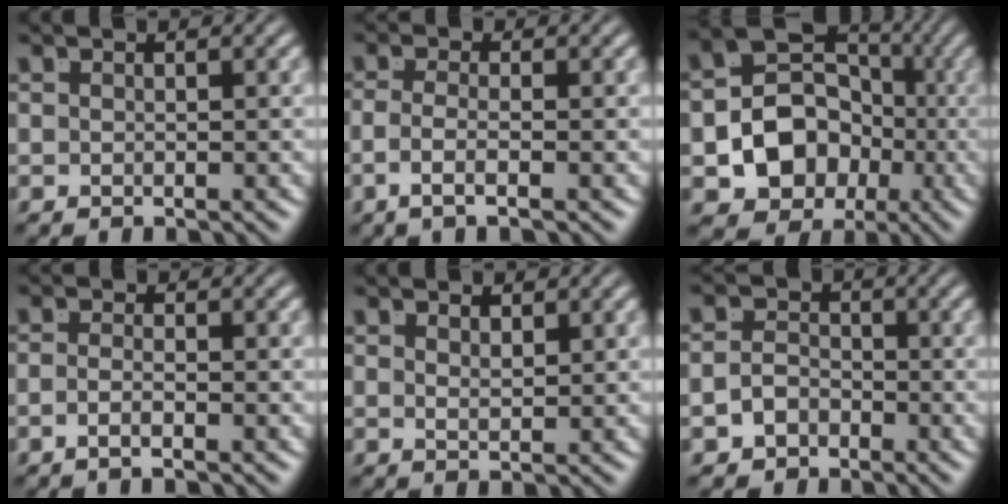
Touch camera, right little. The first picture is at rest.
{"total": 2.6, "force": [-1.2, 0.1, 2.3], "torque": [-0.052, -0.017, -0.014]}
{"total": 13.0, "force": [-1.3, 11.2, 6.4], "torque": [-0.153, -0.060, -0.009]}
{"total": 1.9, "force": [-1.4, -0.5, 1.2], "torque": [-0.024, -0.009, -0.022]}
{"total": 1.3, "force": [0.8, -0.8, 0.6], "torque": [-0.007, -0.011, 0.025]}
{"total": 4.3, "force": [-2.1, 3.7, 0.7], "torque": [-0.017, -0.021, -0.035]}